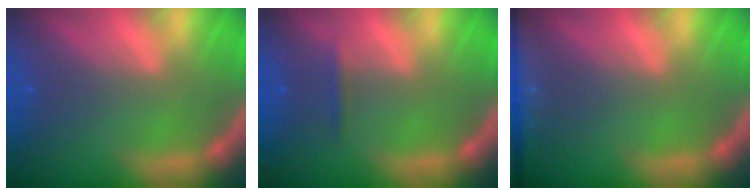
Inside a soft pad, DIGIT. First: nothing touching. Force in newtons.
{"total": 0.9}
{"total": 5.5}